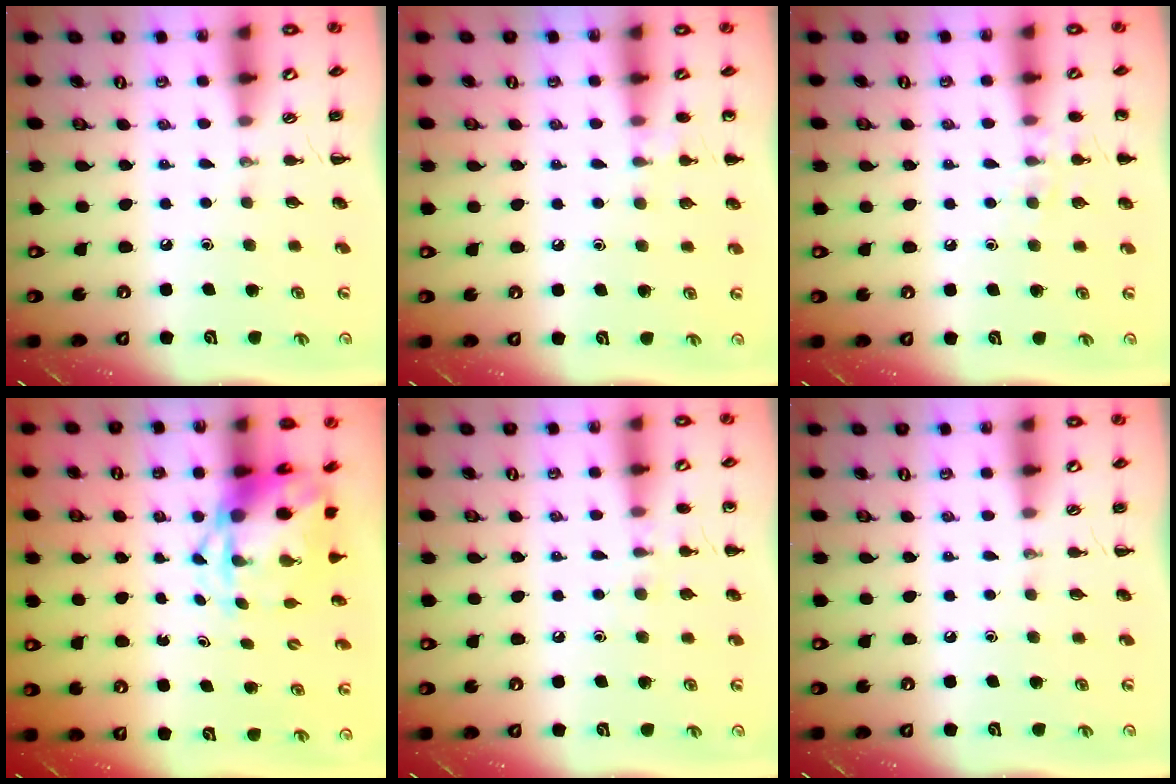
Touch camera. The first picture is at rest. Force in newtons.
{"total": 6.1, "press": 5.9, "slide": 1.8}
{"total": 7.3, "press": 7.2, "slide": 1.5}
{"total": 7.1, "press": 7.0, "slide": 1.1}
{"total": 5.9, "press": 5.7, "slide": 1.4}
{"total": 0.0}